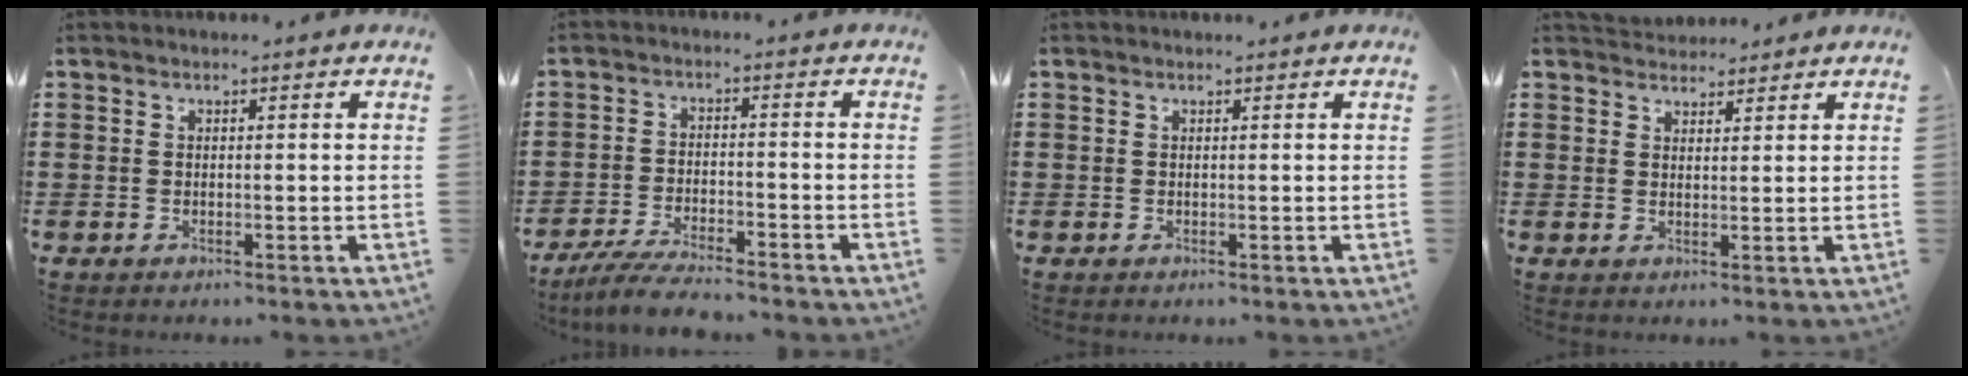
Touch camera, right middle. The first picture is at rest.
{"total": 5.2, "force": [-4.7, 0.2, 2.2], "torque": [-0.058, -0.015, -0.094]}
{"total": 0.0}
{"total": 2.7, "force": [2.5, 0.9, -0.1], "torque": [0.002, -0.002, 0.047]}